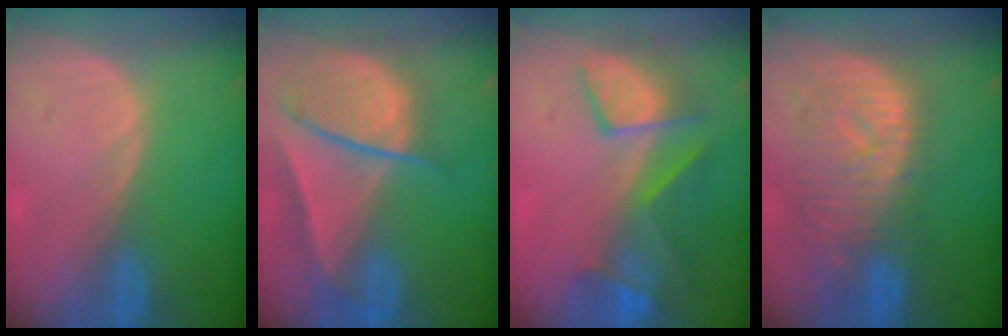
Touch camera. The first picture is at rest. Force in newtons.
{"total": 9.4, "press": 7.9, "slide": 5.1}
{"total": 8.8, "press": 8.2, "slide": 3.2}
{"total": 10.8, "press": 9.6, "slide": 5.0}